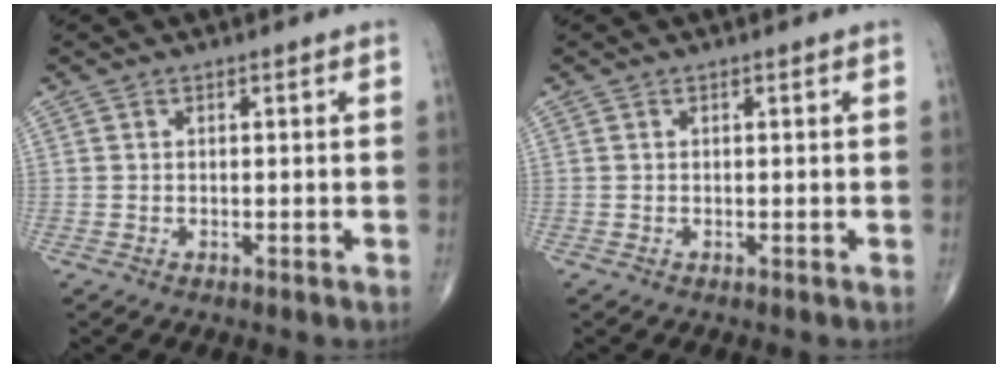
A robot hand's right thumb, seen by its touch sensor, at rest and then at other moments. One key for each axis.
{"total": 0.0}